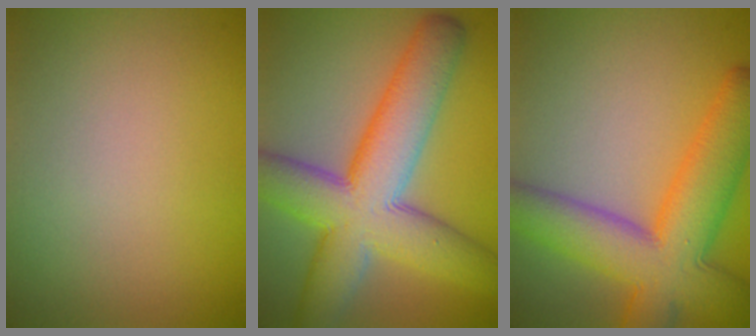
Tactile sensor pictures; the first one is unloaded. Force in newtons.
{"total": 11.1, "press": 11.1, "slide": 0.3}
{"total": 10.4, "press": 10.4, "slide": 0.4}